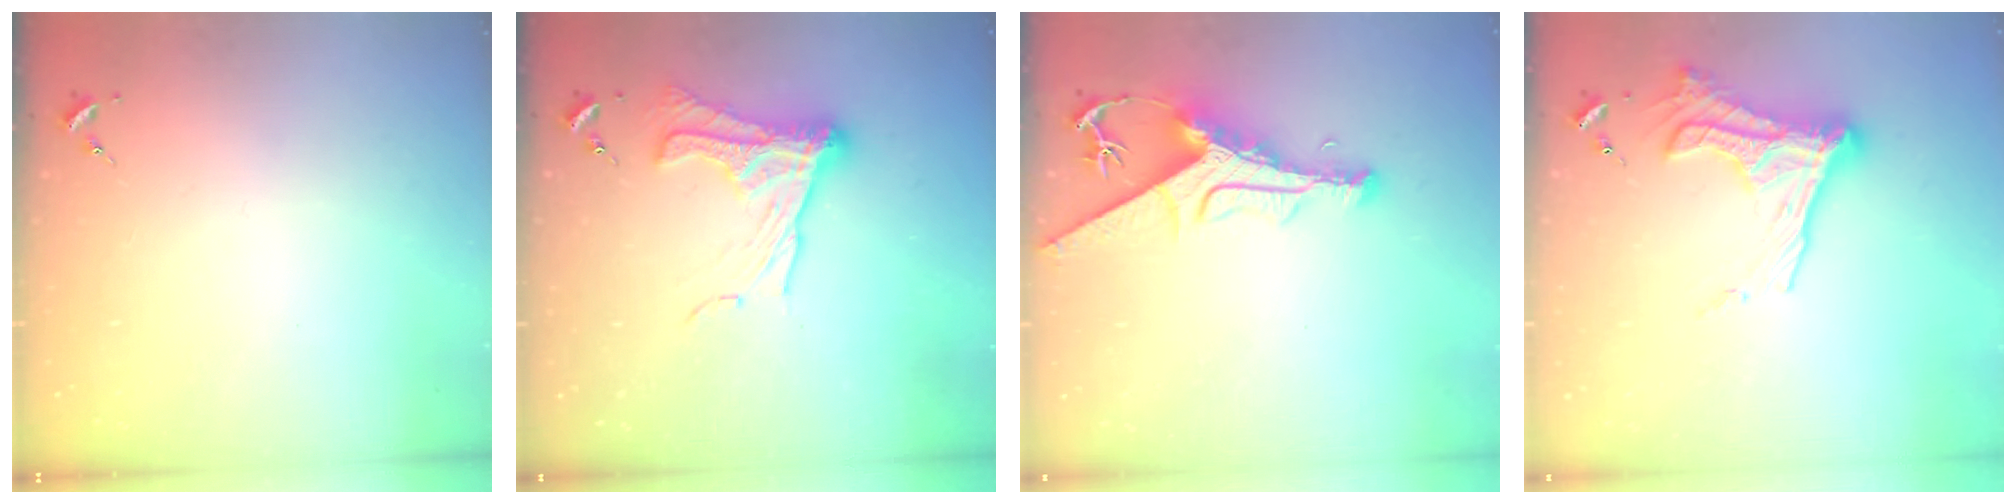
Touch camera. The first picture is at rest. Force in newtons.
{"total": 15.5, "press": 15.5, "slide": 0.8}
{"total": 11.3, "press": 11.2, "slide": 1.5}
{"total": 18.0, "press": 17.9, "slide": 1.4}